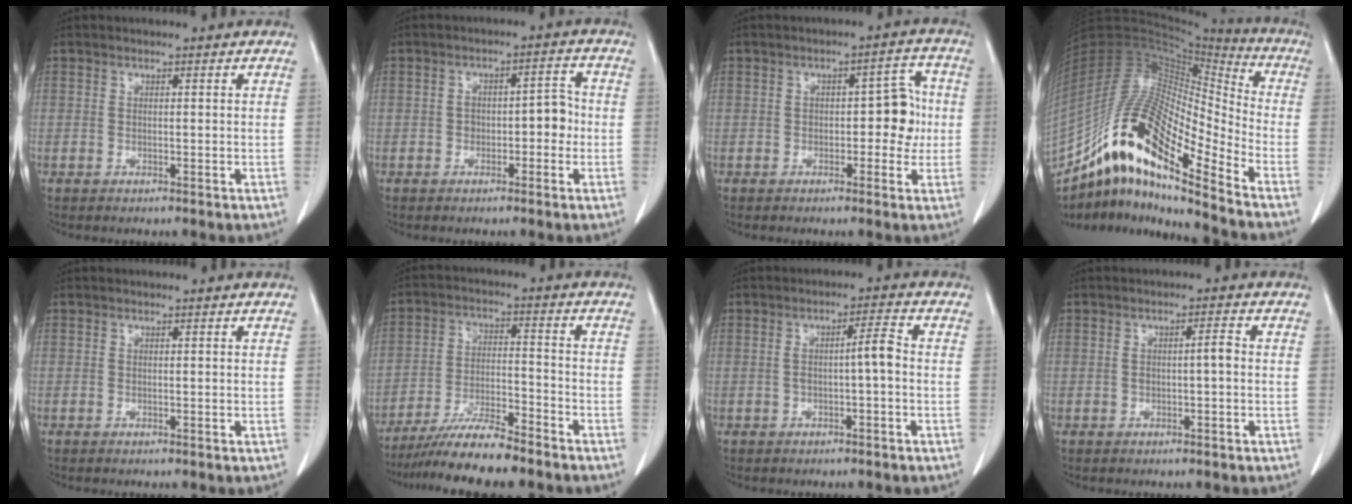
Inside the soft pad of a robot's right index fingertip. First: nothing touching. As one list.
[{"total": 4.4, "force": [-1.0, 2.2, 3.6], "torque": [-0.045, 0.026, -0.014]}, {"total": 5.8, "force": [-0.5, 2.8, 5.0], "torque": [-0.056, 0.025, -0.006]}, {"total": 21.3, "force": [-13.7, 3.8, 16.0], "torque": [-0.339, 0.009, -0.250]}, {"total": 0.0}, {"total": 9.7, "force": [-8.5, 0.7, 4.6], "torque": [-0.078, -0.009, -0.150]}, {"total": 3.5, "force": [-0.6, 0.2, 3.4], "torque": [-0.056, 0.011, -0.008]}, {"total": 2.3, "force": [-0.2, 0.3, 2.3], "torque": [-0.041, 0.008, -0.003]}]